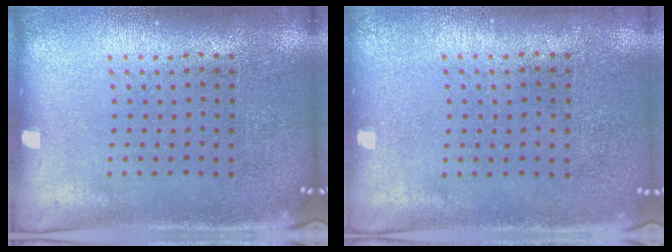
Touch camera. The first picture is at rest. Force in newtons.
{"total": 0.0}